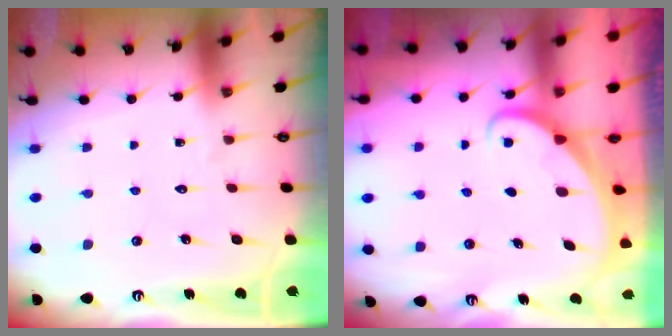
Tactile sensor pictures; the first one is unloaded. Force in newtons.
{"total": 1.8, "press": 1.8, "slide": 0.0}